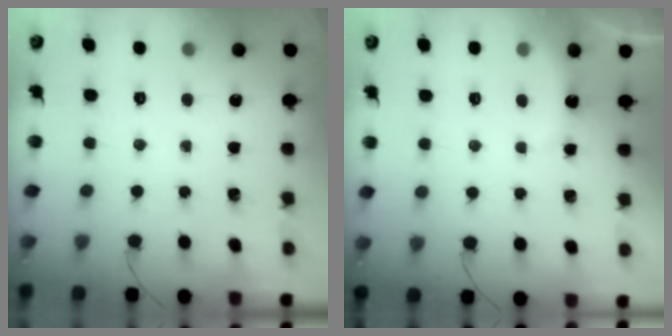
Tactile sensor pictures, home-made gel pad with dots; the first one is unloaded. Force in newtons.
{"total": 4.4, "press": 4.3, "slide": 0.5}